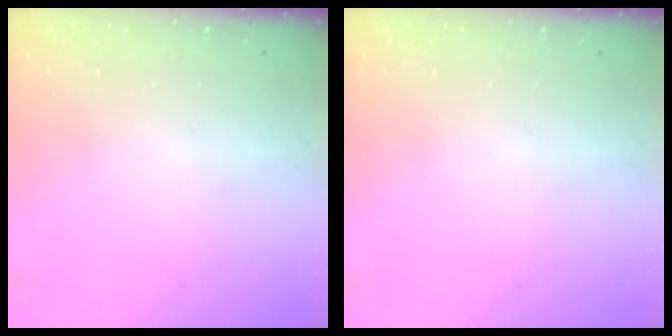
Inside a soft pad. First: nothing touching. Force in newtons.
{"total": 0.0}